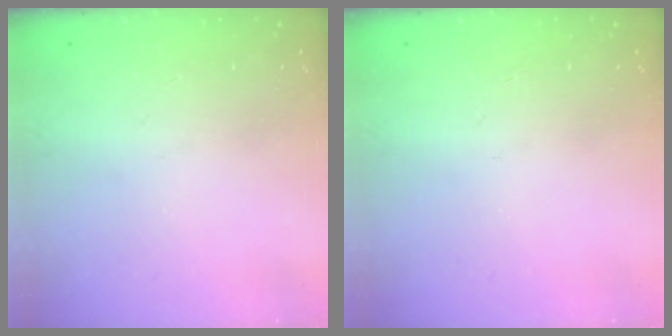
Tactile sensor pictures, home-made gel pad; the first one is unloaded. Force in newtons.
{"total": 0.0}